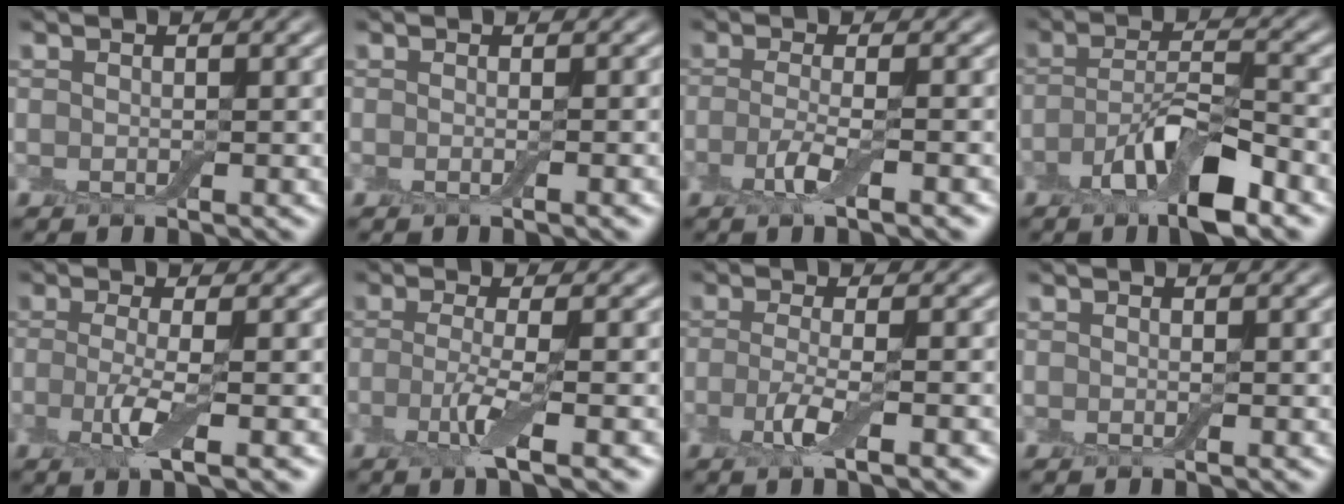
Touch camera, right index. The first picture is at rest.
{"total": 1.2, "force": [-0.3, 0.1, 1.2], "torque": [-0.017, -0.005, -0.006]}
{"total": 3.2, "force": [-1.2, 0.7, 2.9], "torque": [-0.060, -0.004, -0.028]}
{"total": 6.5, "force": [-3.2, 2.0, 5.3], "torque": [-0.100, 0.001, -0.062]}
{"total": 3.6, "force": [-0.8, 0.8, 3.4], "torque": [-0.071, -0.012, -0.017]}
{"total": 3.6, "force": [-1.0, 0.7, 3.4], "torque": [-0.069, -0.008, -0.025]}
{"total": 3.6, "force": [-1.3, 0.8, 3.2], "torque": [-0.068, -0.006, -0.028]}
{"total": 0.0}